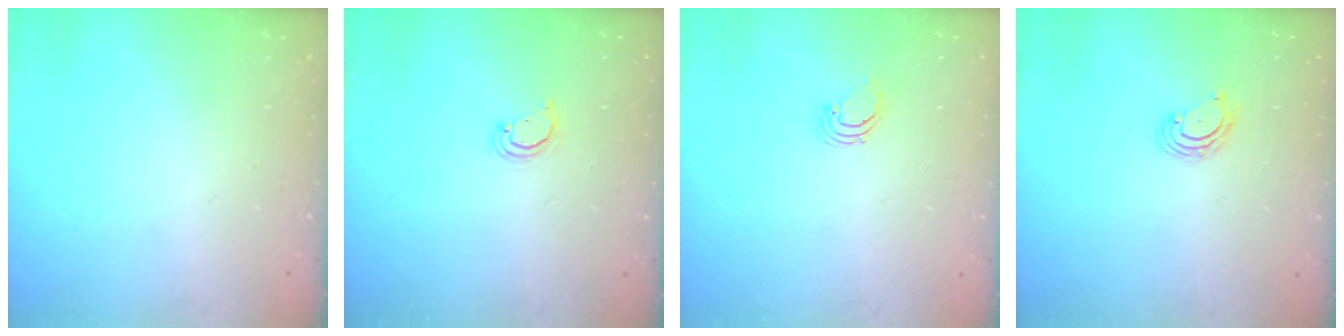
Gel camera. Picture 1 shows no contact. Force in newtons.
{"total": 2.2, "press": 2.2, "slide": 0.3}
{"total": 1.9, "press": 1.9, "slide": 0.1}
{"total": 2.8, "press": 2.8, "slide": 0.3}